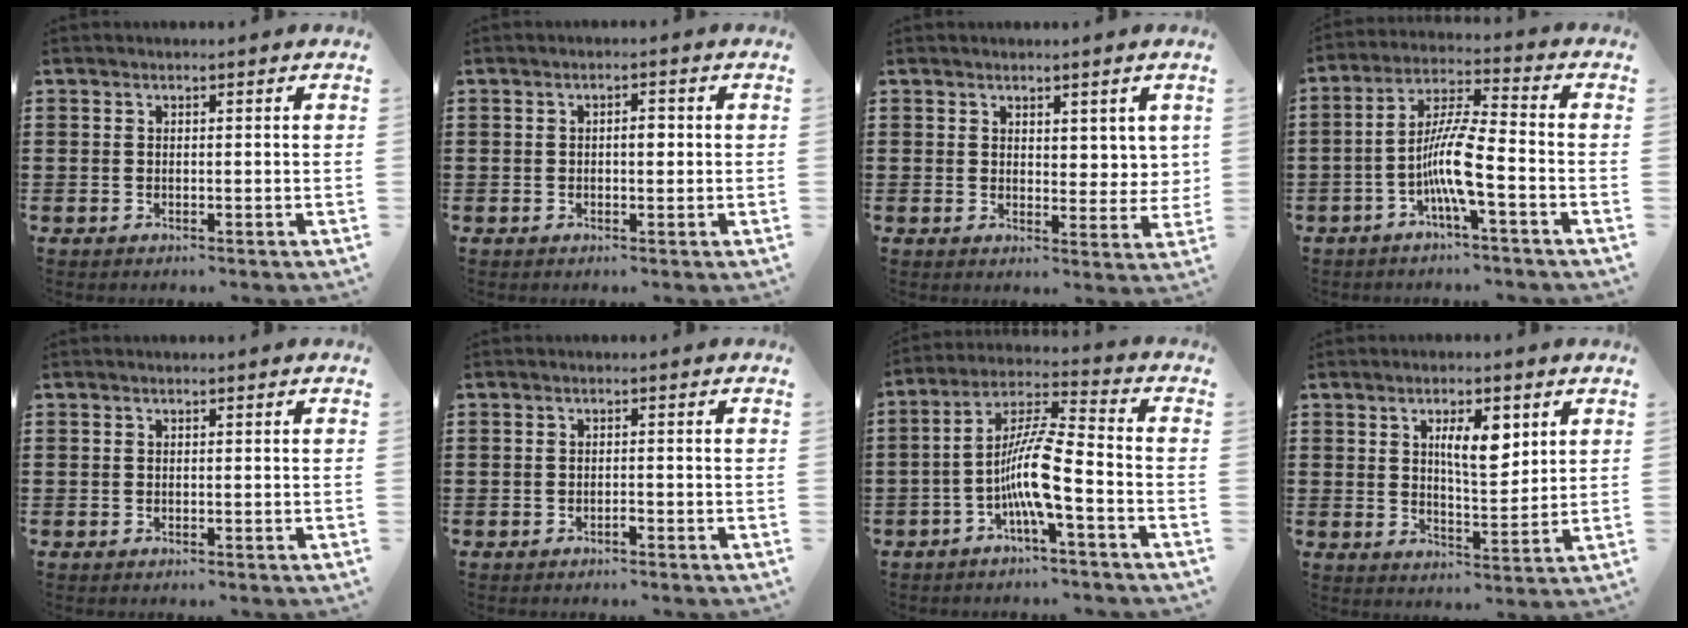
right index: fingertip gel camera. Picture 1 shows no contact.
{"total": 1.9, "force": [0.0, 0.8, 1.8], "torque": [-0.033, 0.004, -0.003]}
{"total": 3.7, "force": [2.6, 2.4, 1.0], "torque": [-0.013, 0.000, 0.047]}
{"total": 8.6, "force": [-3.3, 1.1, 7.9], "torque": [-0.167, -0.010, -0.067]}
{"total": 0.0}
{"total": 0.9, "force": [-0.7, 0.1, 0.6], "torque": [-0.015, -0.003, -0.012]}
{"total": 9.6, "force": [-3.7, 1.4, 8.8], "torque": [-0.191, -0.012, -0.077]}
{"total": 7.0, "force": [2.7, 2.6, 5.9], "torque": [-0.098, -0.002, 0.040]}